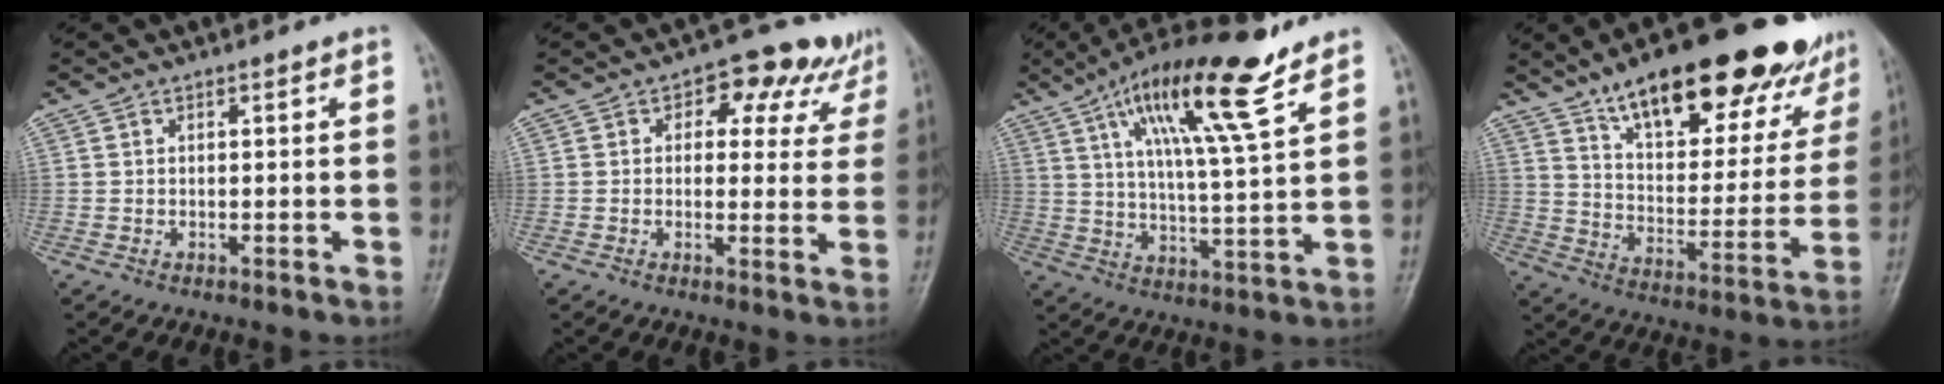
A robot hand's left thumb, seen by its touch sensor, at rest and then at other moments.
{"total": 9.7, "force": [5.1, 6.3, 5.2], "torque": [-0.011, -0.008, 0.054]}
{"total": 16.9, "force": [9.8, 3.1, 13.4], "torque": [-0.220, -0.035, 0.167]}
{"total": 27.0, "force": [18.4, 9.8, 17.1], "torque": [-0.202, -0.060, 0.275]}